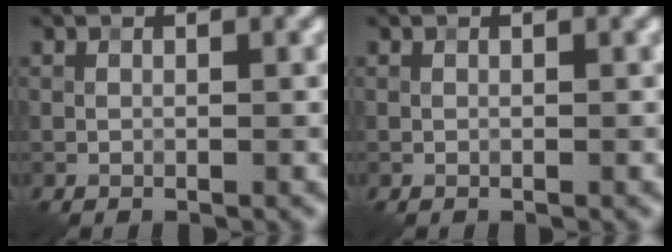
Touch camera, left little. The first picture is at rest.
{"total": 0.0}